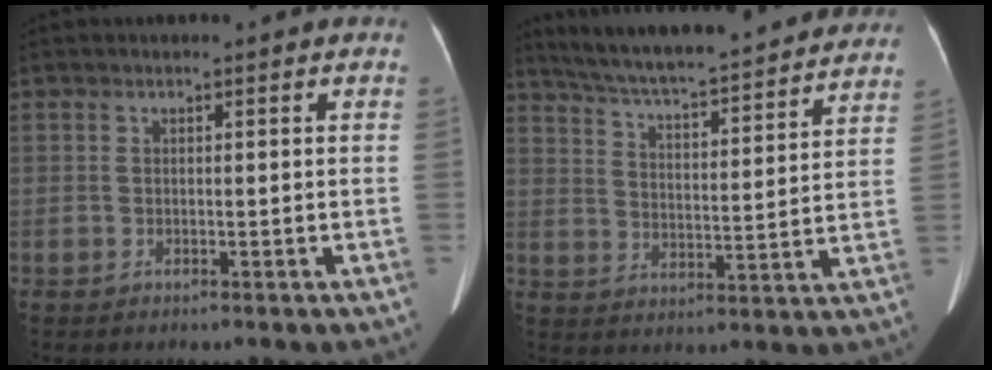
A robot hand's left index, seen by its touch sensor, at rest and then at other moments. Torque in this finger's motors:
{"motor_torque": [0.25, -0.57, 0.04, 0.01]}